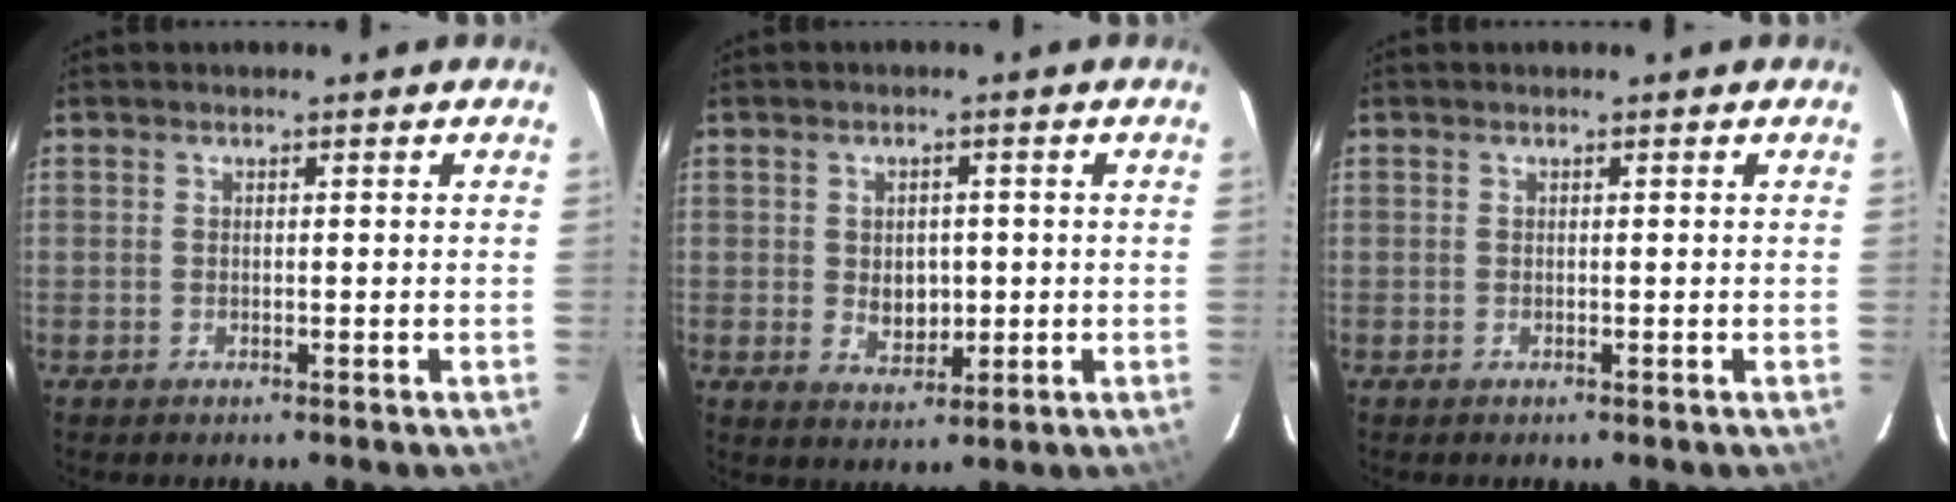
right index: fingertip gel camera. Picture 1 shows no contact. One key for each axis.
{"total": 5.1, "fx": -0.2, "fy": 3.8, "fz": 3.4, "tx": -0.056, "ty": -0.002, "tz": 0.005}
{"total": 0.0}